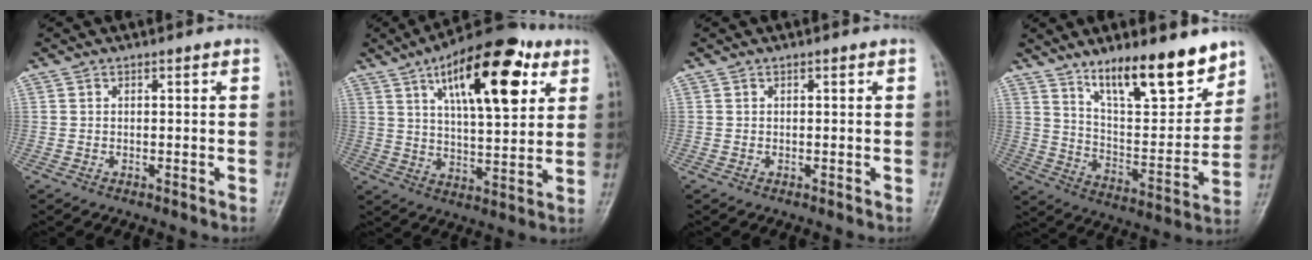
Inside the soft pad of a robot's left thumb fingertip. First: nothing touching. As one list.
[{"total": 20.3, "force": [8.9, 8.0, 16.4], "torque": [-0.221, -0.022, 0.138]}, {"total": 0.0}, {"total": 17.3, "force": [12.2, 5.0, 11.2], "torque": [-0.139, -0.079, 0.210]}]